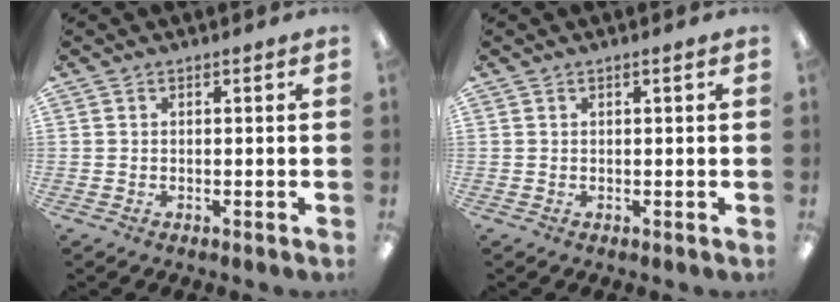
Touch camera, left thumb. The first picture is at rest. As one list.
[{"total": 0.8, "force": [0.3, 0.1, 0.7], "torque": [-0.012, -0.001, 0.005]}]